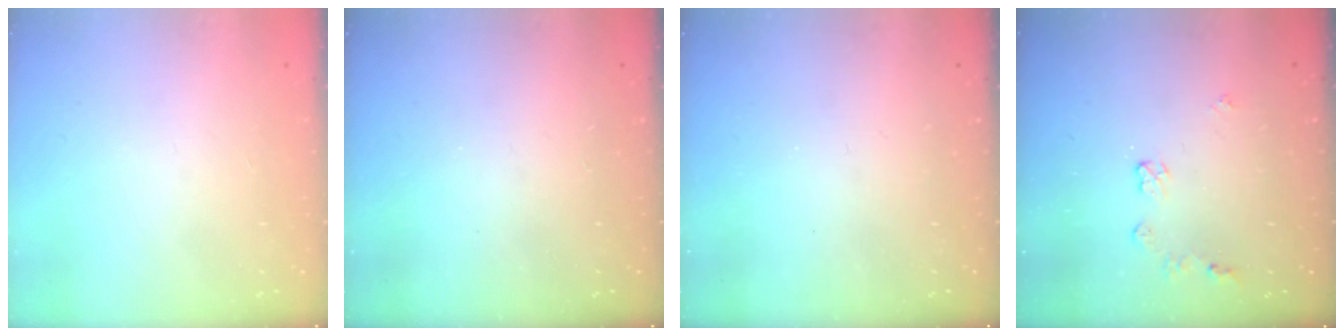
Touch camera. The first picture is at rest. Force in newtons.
{"total": 0.0}
{"total": 0.0}
{"total": 5.0, "press": 4.9, "slide": 0.2}